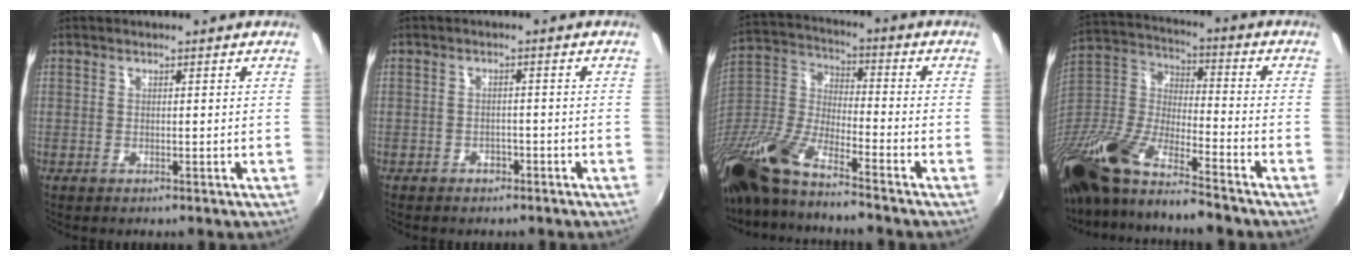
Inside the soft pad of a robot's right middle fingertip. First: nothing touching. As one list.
[{"total": 2.5, "force": [-2.0, 1.5, 0.6], "torque": [-0.016, -0.002, -0.026]}, {"total": 16.8, "force": [-12.6, 3.2, 10.6], "torque": [-0.229, -0.027, -0.257]}, {"total": 20.8, "force": [-15.0, 5.2, 13.4], "torque": [-0.279, -0.038, -0.286]}]